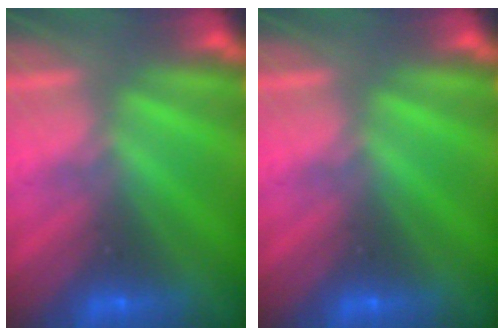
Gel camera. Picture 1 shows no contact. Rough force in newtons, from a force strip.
{"total": 0.0}